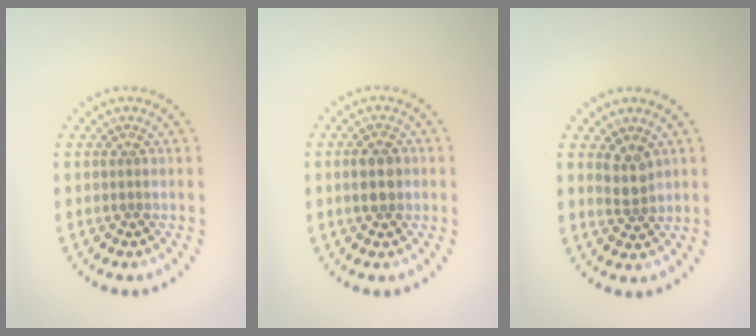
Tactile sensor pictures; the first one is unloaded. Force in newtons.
{"total": 2.9, "press": 2.9, "slide": 0.0}
{"total": 2.0, "press": 1.6, "slide": 1.1}